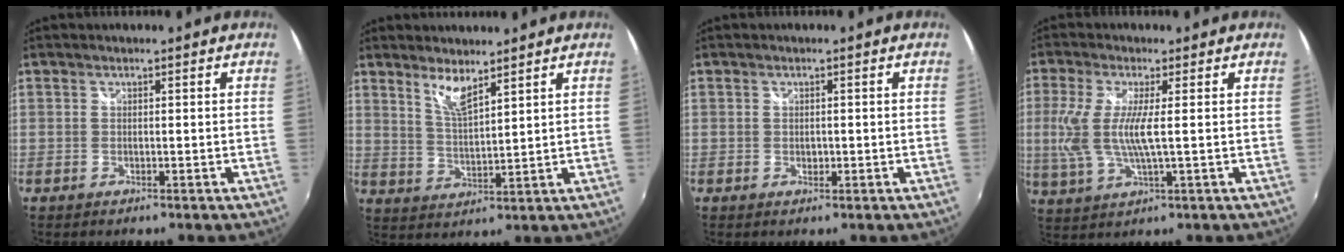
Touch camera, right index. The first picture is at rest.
{"total": 5.2, "force": [3.9, 0.8, 3.3], "torque": [-0.063, -0.004, 0.074]}
{"total": 1.1, "force": [-0.1, 0.8, 0.7], "torque": [-0.010, 0.000, -0.003]}
{"total": 9.3, "force": [0.2, 1.6, 9.1], "torque": [-0.194, -0.007, 0.008]}